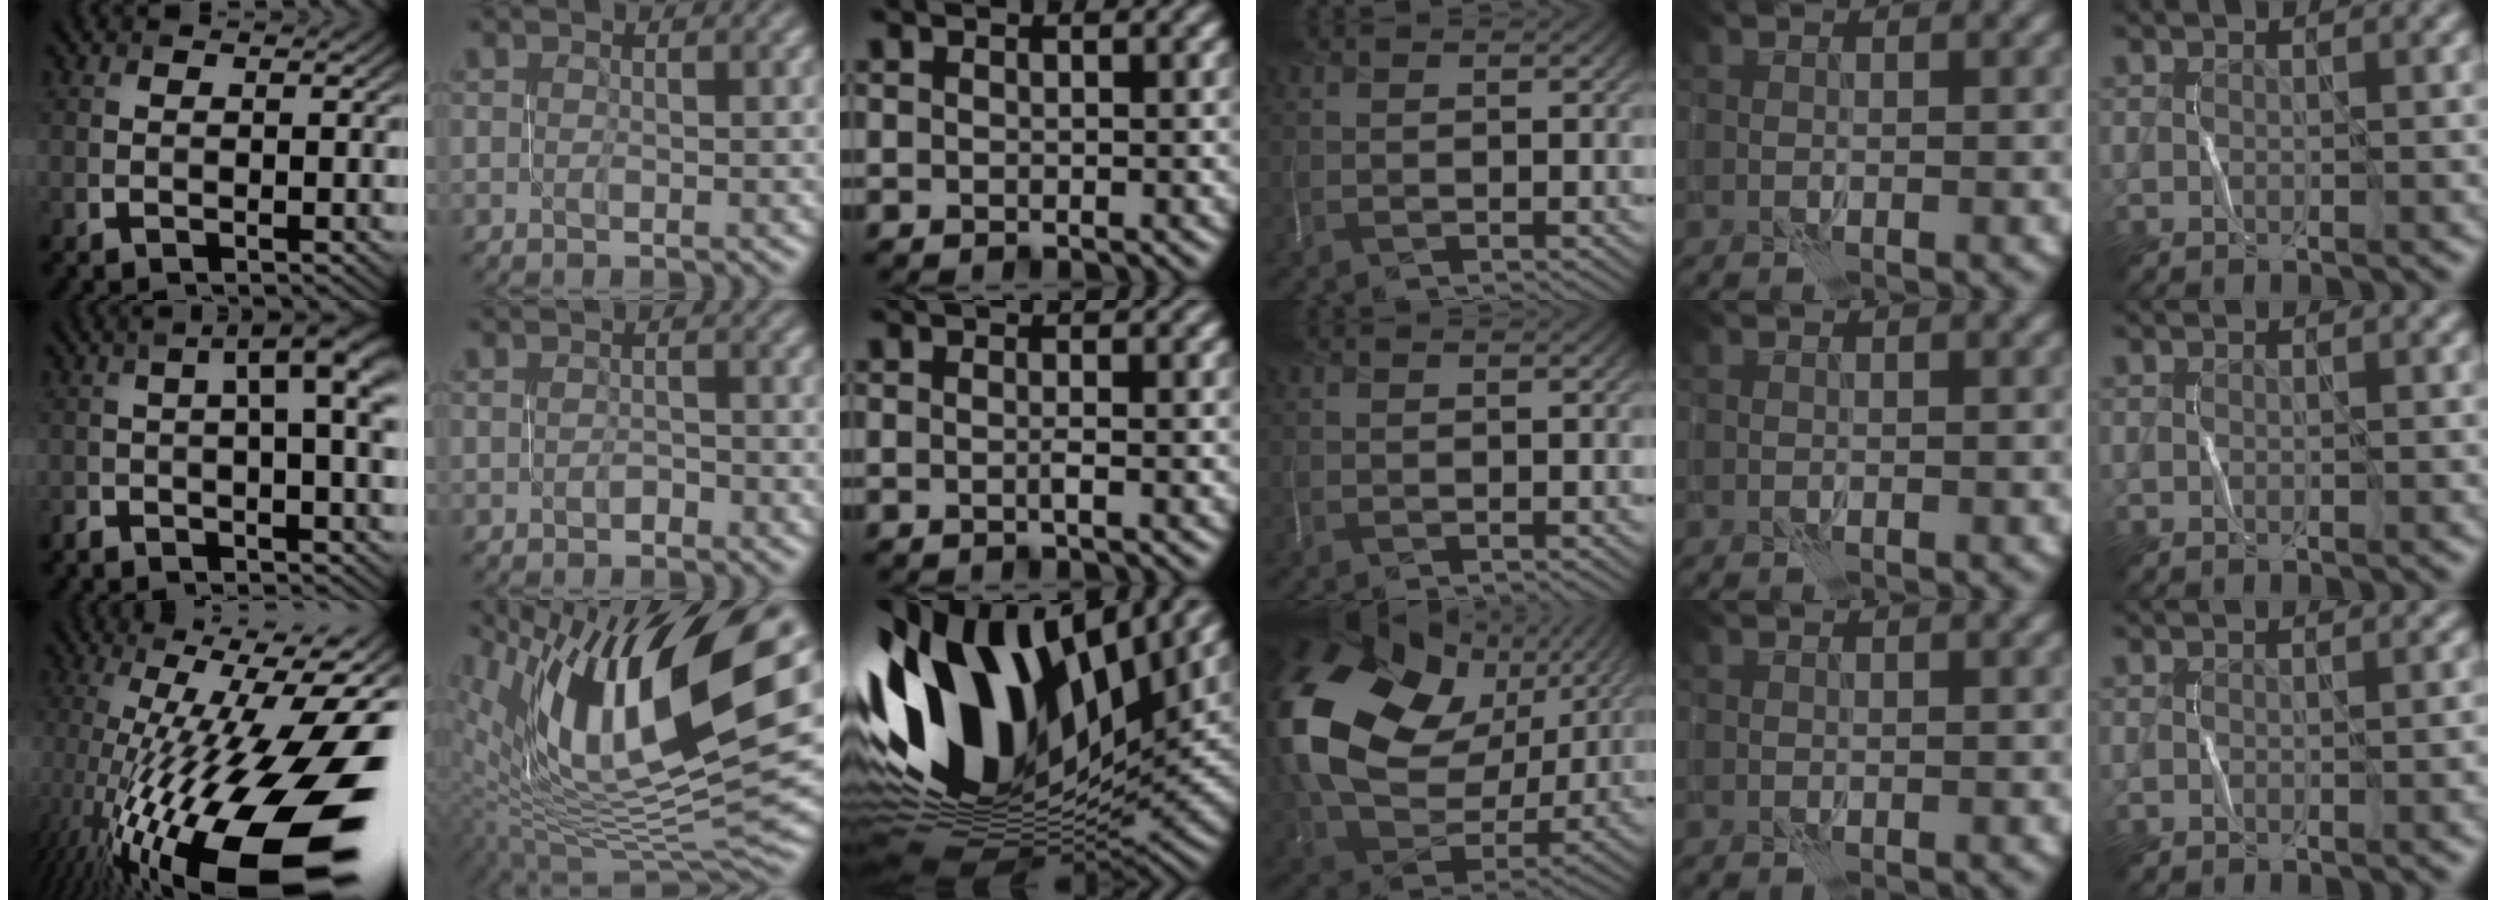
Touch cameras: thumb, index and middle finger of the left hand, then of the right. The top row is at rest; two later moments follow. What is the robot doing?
{"motion": "open", "object": "stapler"}